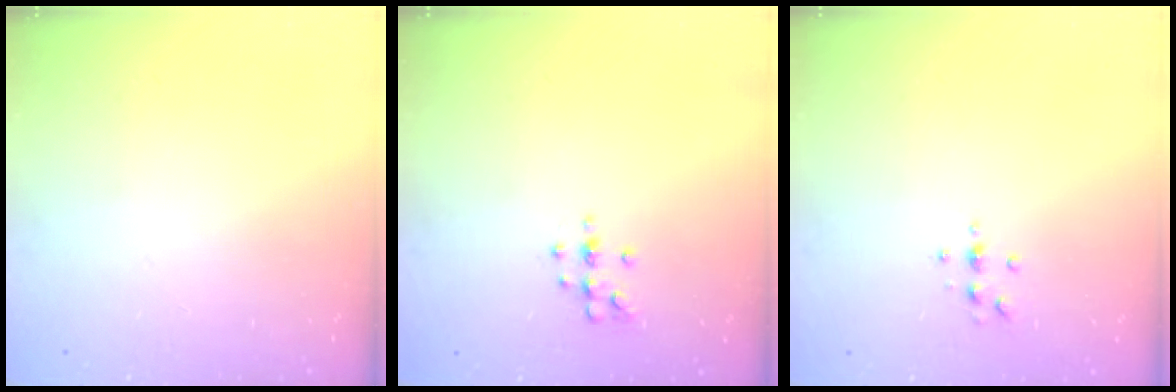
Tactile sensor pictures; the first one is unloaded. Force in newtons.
{"total": 6.5, "press": 6.4, "slide": 1.2}
{"total": 4.1, "press": 4.1, "slide": 0.5}